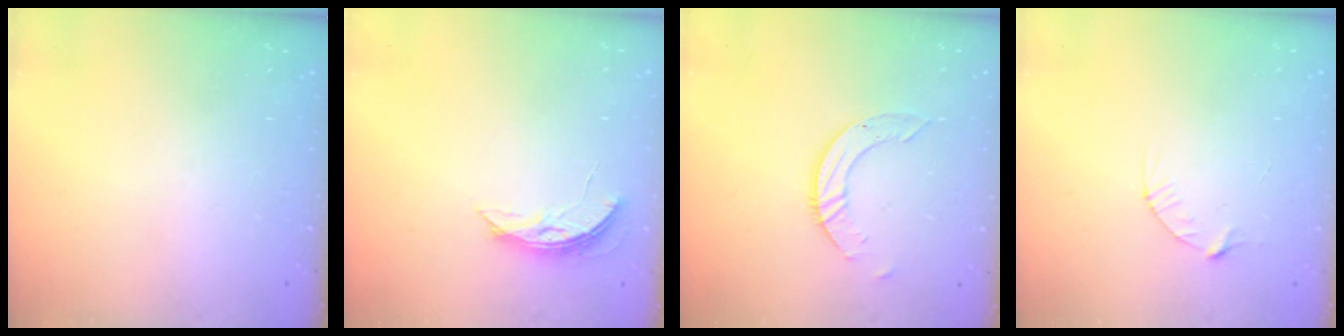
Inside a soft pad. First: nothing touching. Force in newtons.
{"total": 4.6, "press": 4.5, "slide": 0.4}
{"total": 5.8, "press": 5.8, "slide": 0.1}
{"total": 3.2, "press": 3.2, "slide": 0.3}